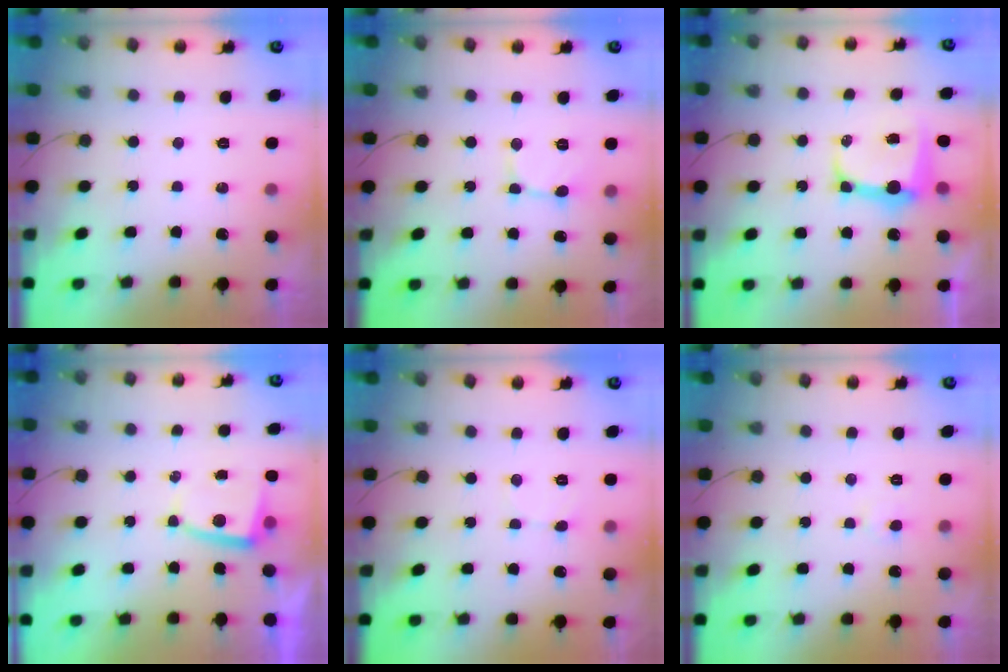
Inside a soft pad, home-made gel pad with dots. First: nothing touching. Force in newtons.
{"total": 3.8, "press": 3.8, "slide": 0.2}
{"total": 9.6, "press": 9.5, "slide": 1.3}
{"total": 2.8, "press": 2.7, "slide": 0.5}
{"total": 1.9, "press": 1.9, "slide": 0.2}
{"total": 2.2, "press": 2.2, "slide": 0.2}